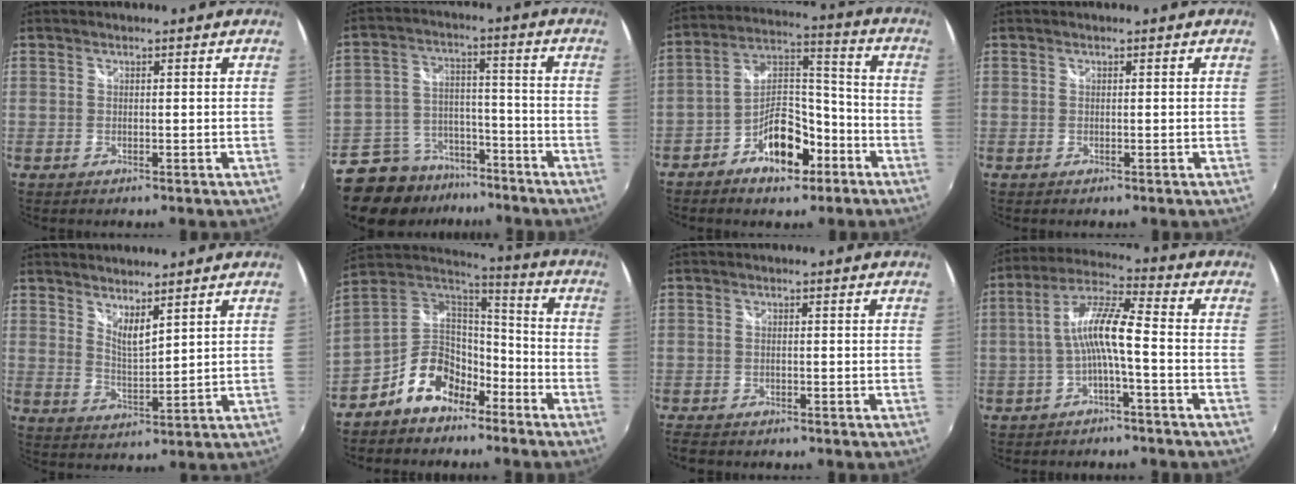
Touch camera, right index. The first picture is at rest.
{"total": 14.0, "force": [-9.8, 9.0, 4.4], "torque": [-0.112, 0.029, -0.138]}
{"total": 11.6, "force": [-6.5, 5.6, 7.8], "torque": [-0.135, 0.033, -0.101]}
{"total": 0.0}
{"total": 5.0, "force": [4.2, 0.8, 2.6], "torque": [-0.040, -0.009, 0.071]}
{"total": 13.7, "force": [-8.5, 8.6, 6.5], "torque": [-0.136, 0.045, -0.142]}
{"total": 2.9, "force": [-2.2, 1.3, 1.4], "torque": [-0.035, -0.009, -0.039]}
{"total": 8.2, "force": [-2.5, 0.9, 7.8], "torque": [-0.174, 0.017, -0.043]}